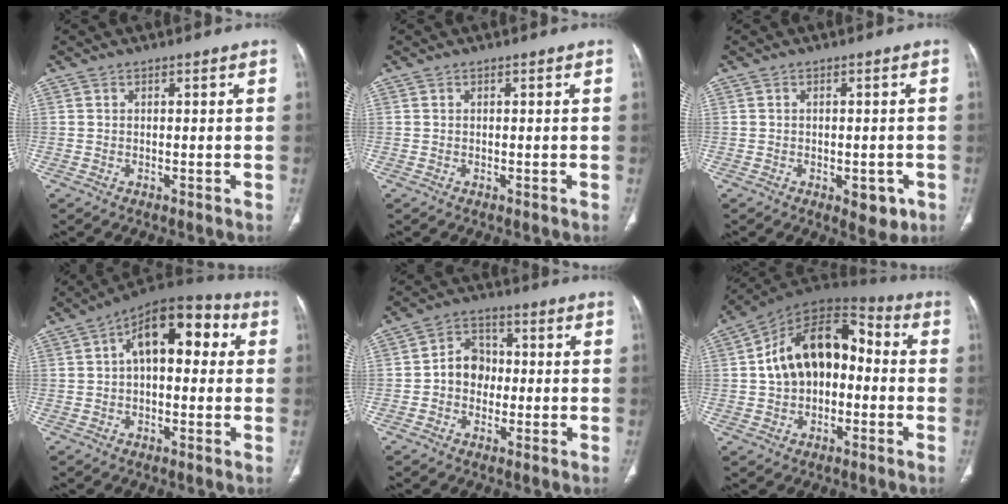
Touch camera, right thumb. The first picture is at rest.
{"total": 0.0}
{"total": 4.4, "force": [-1.8, 2.3, 3.3], "torque": [-0.020, 0.001, -0.016]}
{"total": 14.5, "force": [3.0, 7.8, 11.9], "torque": [-0.149, 0.037, 0.036]}
{"total": 6.9, "force": [-0.6, 5.8, 3.7], "torque": [-0.032, 0.022, -0.023]}
{"total": 17.1, "force": [0.0, 11.3, 12.8], "torque": [-0.172, 0.049, -0.011]}